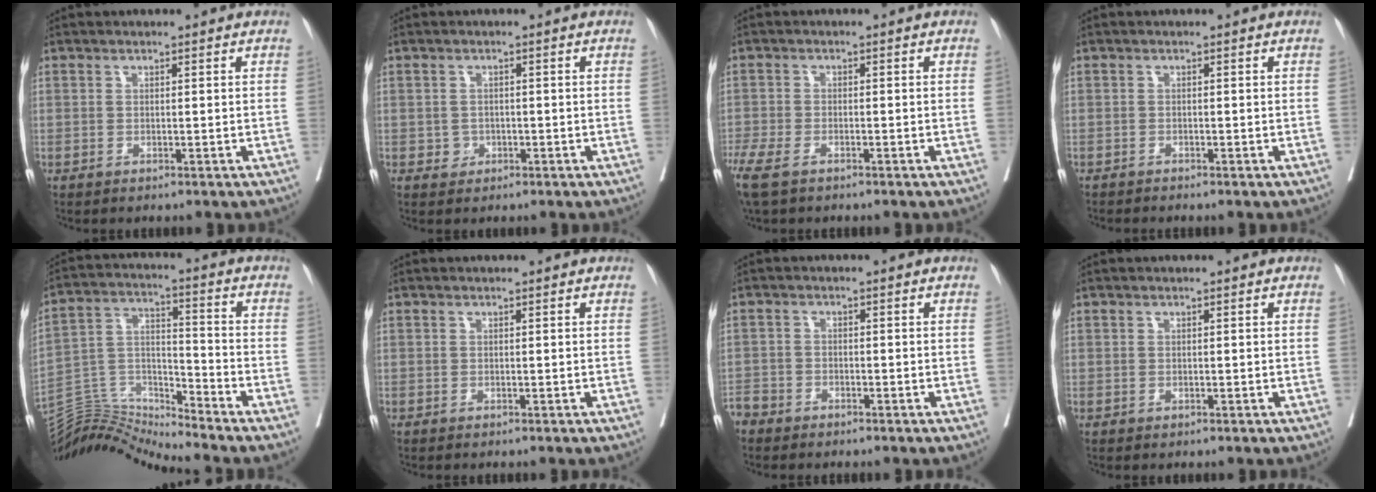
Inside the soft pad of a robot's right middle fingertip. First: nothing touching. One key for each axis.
{"total": 1.6, "fx": -0.5, "fy": 1.5, "fz": 0.4, "tx": -0.002, "ty": 0.006, "tz": -0.005}
{"total": 8.6, "fx": -5.9, "fy": 3.1, "fz": 5.4, "tx": -0.134, "ty": -0.016, "tz": -0.101}
{"total": 0.9, "fx": -0.9, "fy": 0.1, "fz": 0.1, "tx": -0.007, "ty": -0.002, "tz": -0.018}
{"total": 10.1, "fx": -9.8, "fy": -2.0, "fz": -1.1, "tx": 0.014, "ty": 0.051, "tz": -0.186}
{"total": 0.0}
{"total": 3.6, "fx": -3.1, "fy": 1.9, "fz": 0.2, "tx": -0.004, "ty": 0.001, "tz": -0.064}
{"total": 0.0}